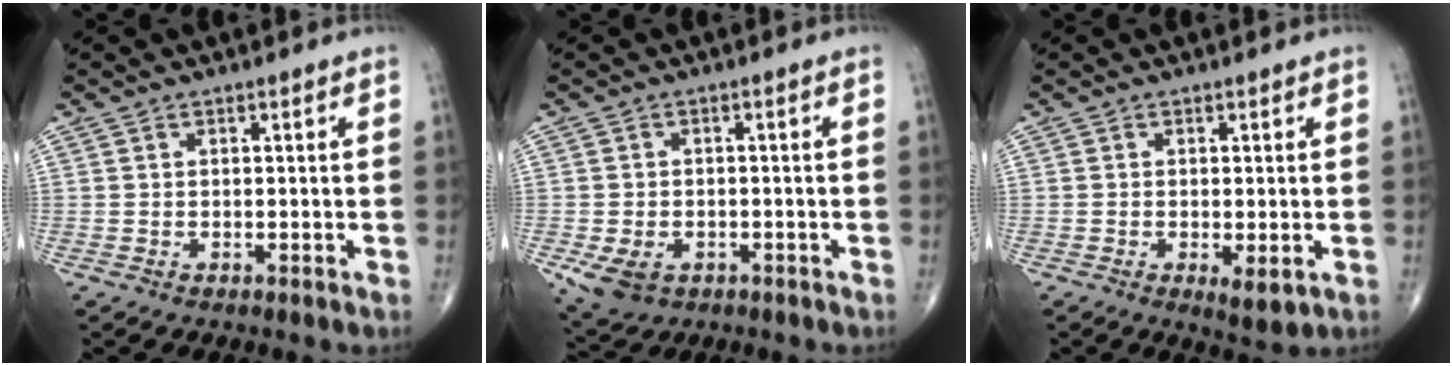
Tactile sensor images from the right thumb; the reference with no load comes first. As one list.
[{"total": 6.0, "force": [-2.3, 4.3, 3.5], "torque": [-0.060, 0.004, -0.030]}, {"total": 3.6, "force": [-1.0, 1.2, 3.2], "torque": [-0.052, -0.013, -0.013]}]